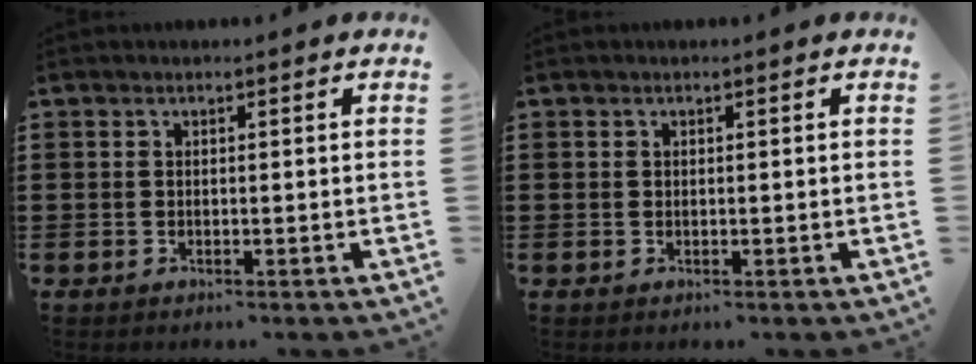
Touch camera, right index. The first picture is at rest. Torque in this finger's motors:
{"motor_torque": [0.16, -0.12, 0.01, 0.02]}